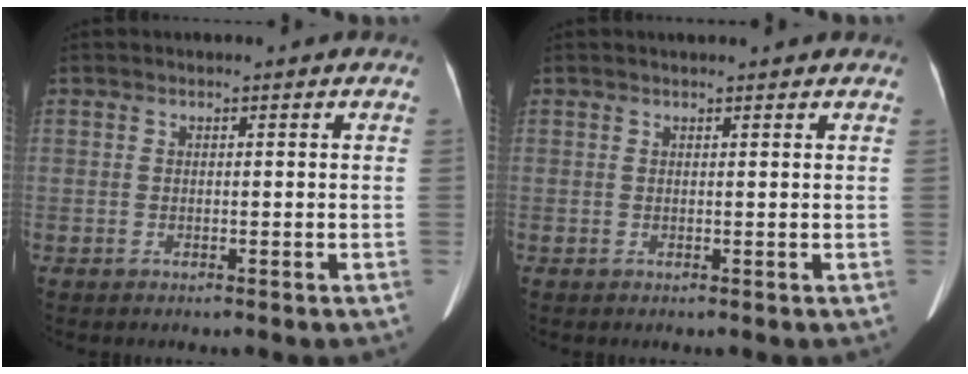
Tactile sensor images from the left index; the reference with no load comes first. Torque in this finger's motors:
{"motor_torque": [-0.41, -0.12, -0.13, 0.00]}